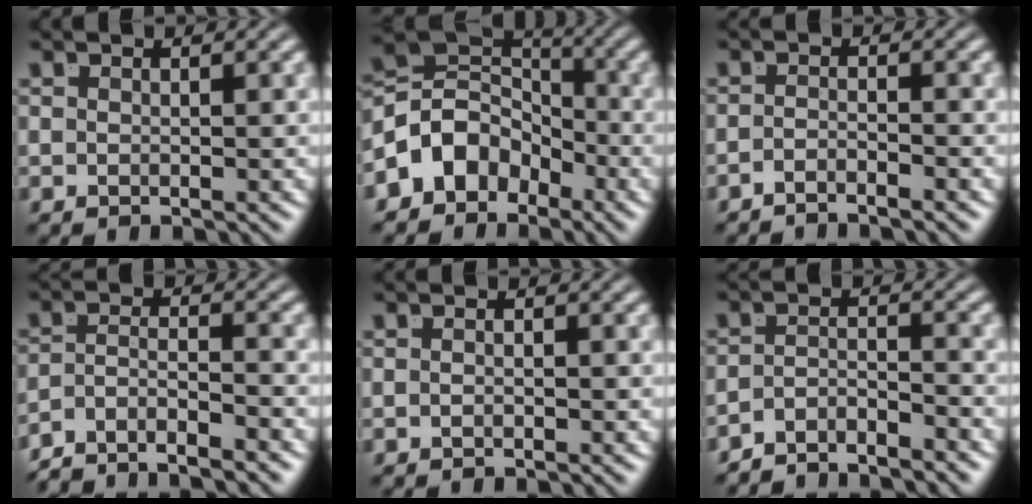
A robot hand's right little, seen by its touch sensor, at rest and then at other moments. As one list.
[{"total": 10.8, "force": [-0.7, 9.0, 5.9], "torque": [-0.121, -0.017, -0.015]}, {"total": 2.3, "force": [-2.1, -0.7, 0.5], "torque": [-0.003, -0.007, -0.034]}, {"total": 6.7, "force": [-5.0, 3.6, 2.6], "torque": [-0.050, -0.021, -0.087]}, {"total": 0.8, "force": [-0.5, -0.5, 0.3], "torque": [-0.007, -0.002, -0.009]}, {"total": 3.7, "force": [-3.5, 0.6, 1.1], "torque": [-0.010, -0.011, -0.060]}]